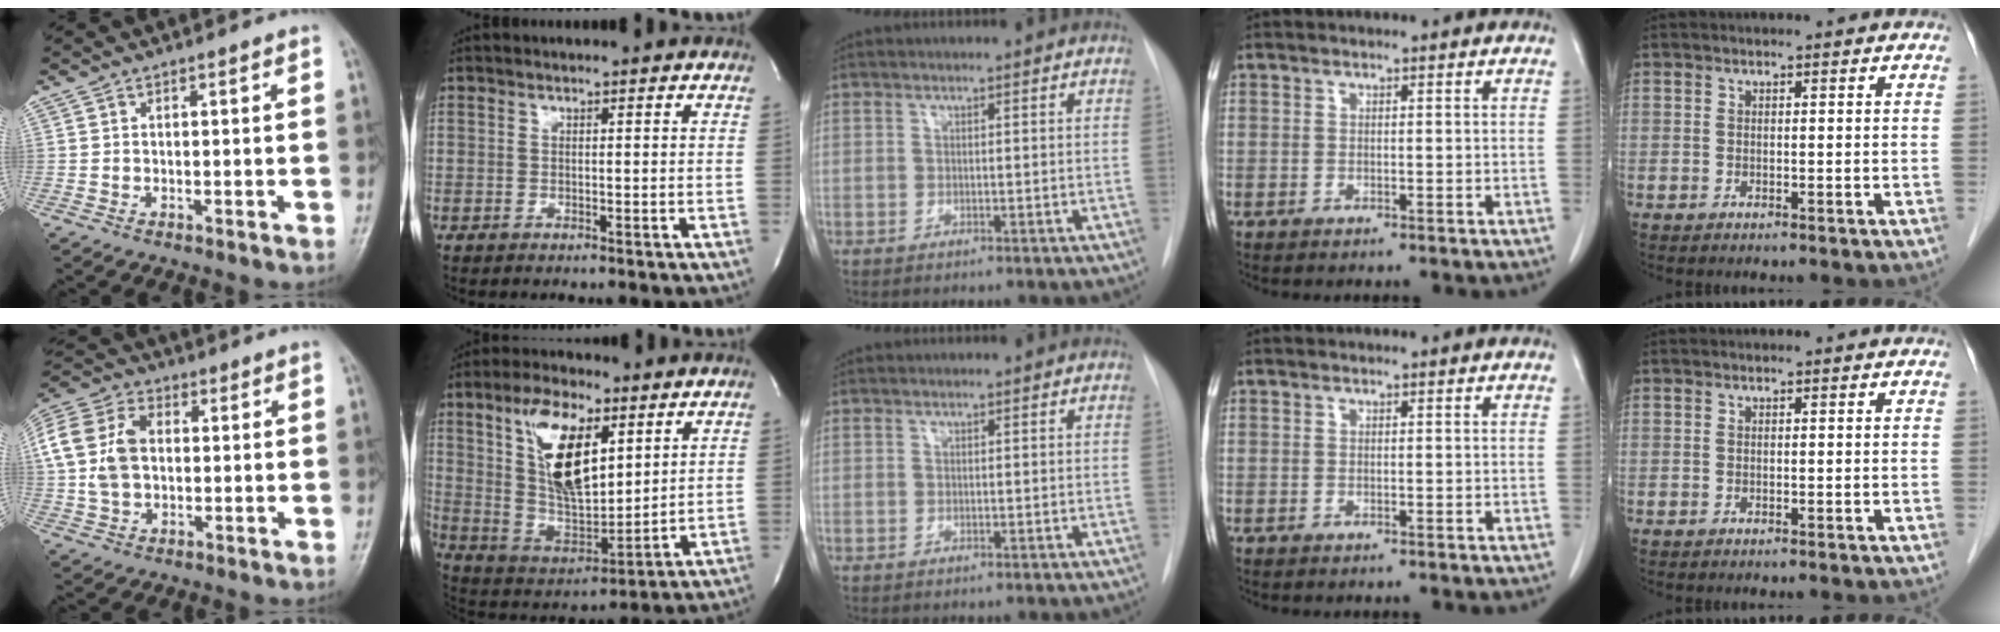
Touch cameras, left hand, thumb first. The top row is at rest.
{"thumb": {"total": 13.9, "force": [1.2, 9.9, 9.7], "torque": [-0.206, 0.023, 0.019]}, "index": {"total": 14.5, "force": [6.0, 5.5, 12.0], "torque": [-0.233, 0.000, 0.114]}}